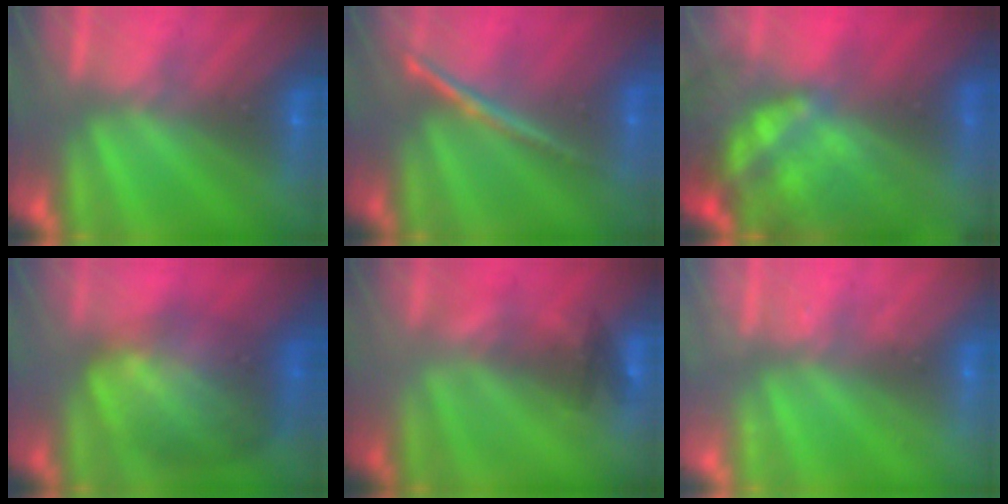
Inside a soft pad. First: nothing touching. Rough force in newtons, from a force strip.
{"total": 1.8}
{"total": 9.8}
{"total": 8.7}
{"total": 2.3}
{"total": 2.2}